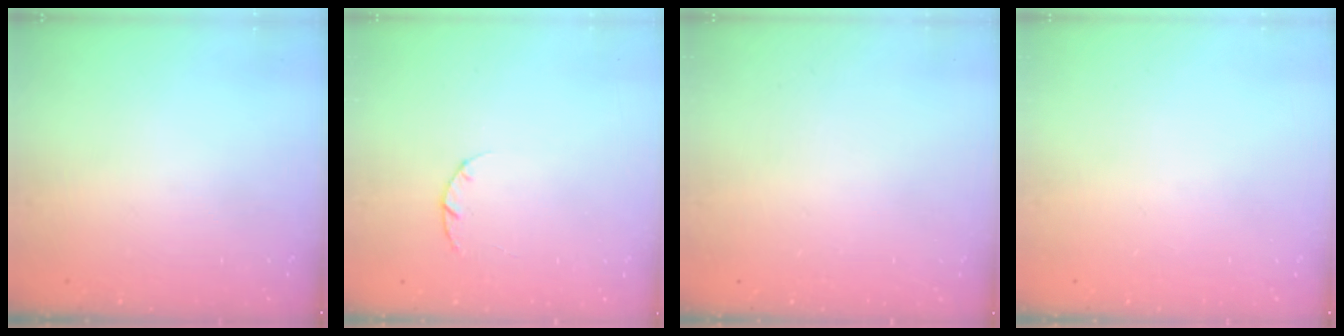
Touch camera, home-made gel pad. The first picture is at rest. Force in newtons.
{"total": 2.0, "press": 1.9, "slide": 0.4}
{"total": 2.6, "press": 2.6, "slide": 0.2}
{"total": 0.0}